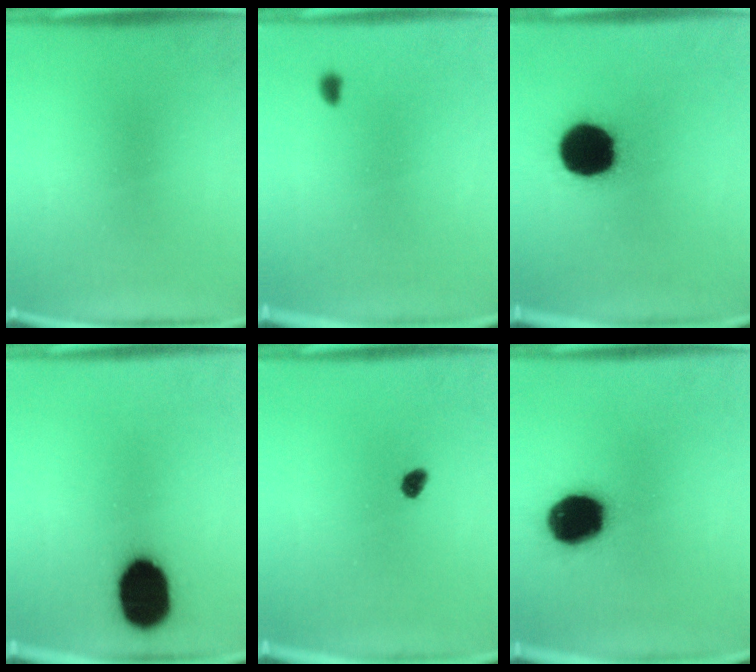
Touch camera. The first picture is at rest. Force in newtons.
{"total": 0.9}
{"total": 19.9}
{"total": 17.6}
{"total": 2.0}
{"total": 18.4}